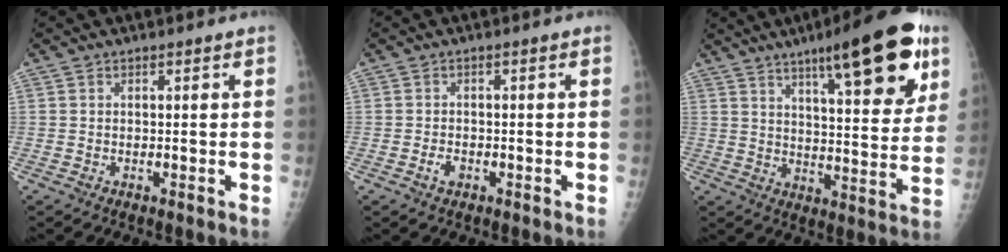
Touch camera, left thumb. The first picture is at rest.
{"total": 1.9, "force": [-1.0, 1.1, 1.2], "torque": [-0.021, 0.008, -0.016]}
{"total": 21.6, "force": [11.8, 5.5, 17.3], "torque": [-0.214, -0.036, 0.170]}